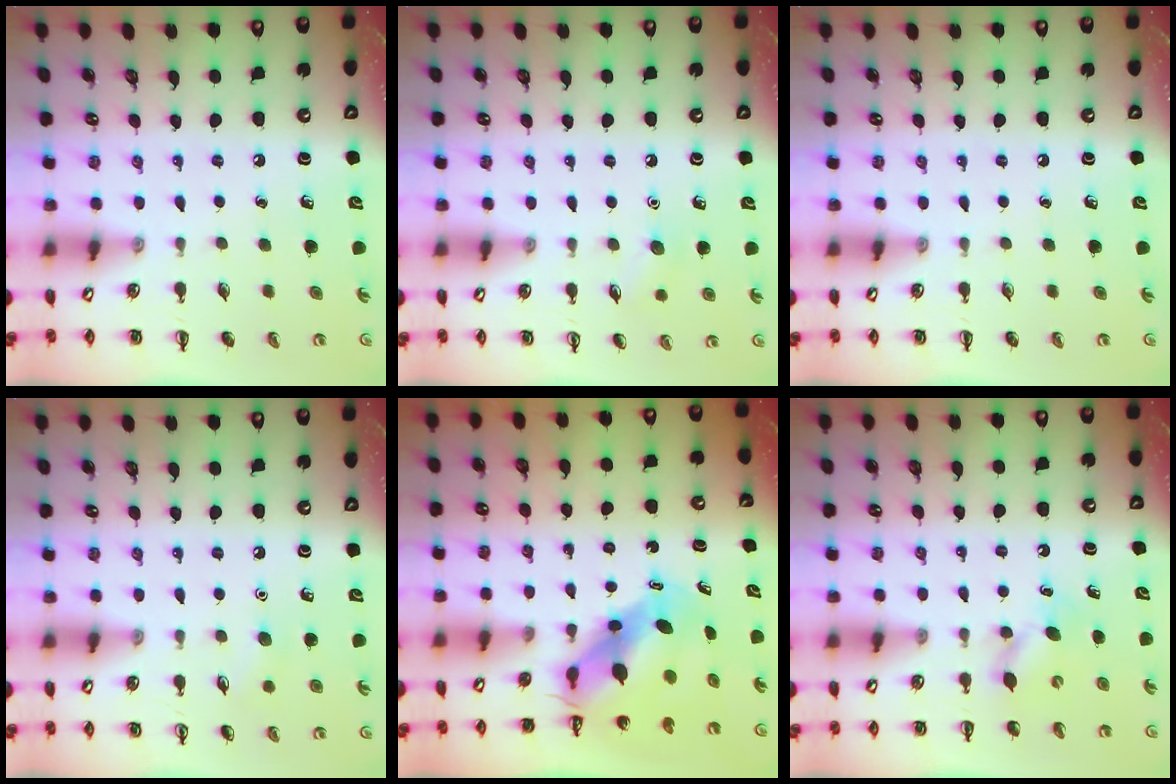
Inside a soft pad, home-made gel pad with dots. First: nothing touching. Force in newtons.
{"total": 5.9, "press": 5.6, "slide": 1.7}
{"total": 0.0}
{"total": 5.2, "press": 5.0, "slide": 1.5}
{"total": 6.4, "press": 6.2, "slide": 1.8}
{"total": 4.2, "press": 4.1, "slide": 0.9}